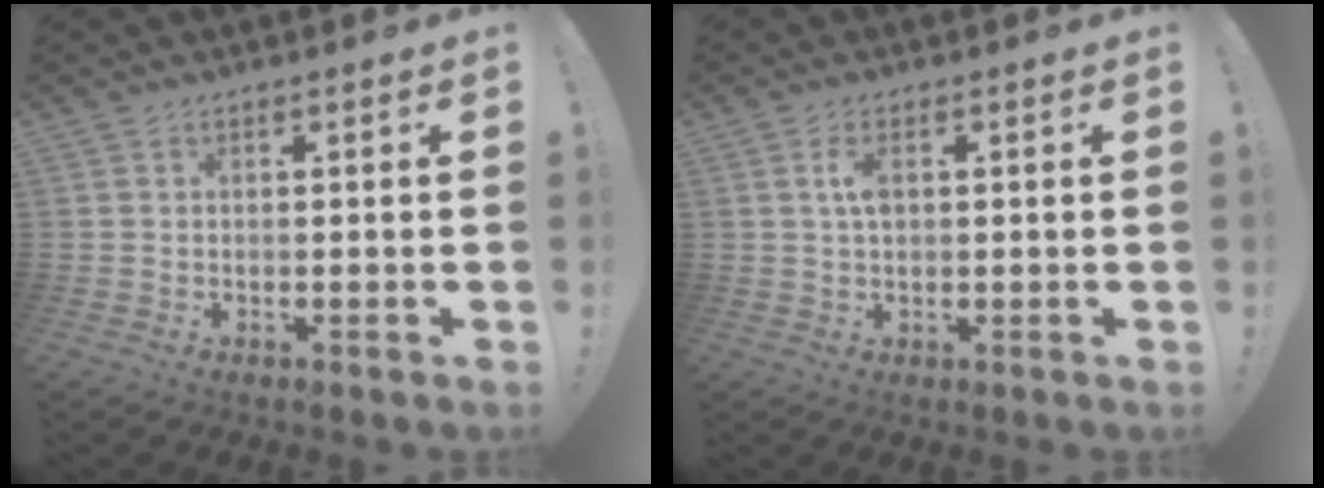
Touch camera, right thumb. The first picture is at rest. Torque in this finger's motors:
{"motor_torque": [-0.14, 0.01, -0.24, 0.13, 0.02]}